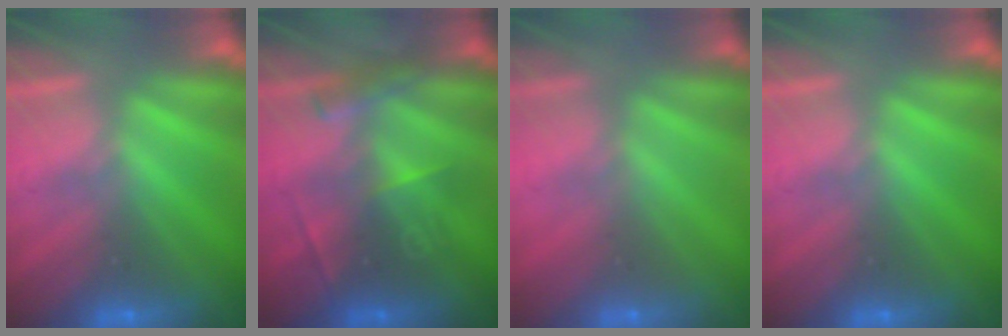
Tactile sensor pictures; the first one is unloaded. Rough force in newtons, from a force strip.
{"total": 2.9}
{"total": 2.9}
{"total": 0.0}